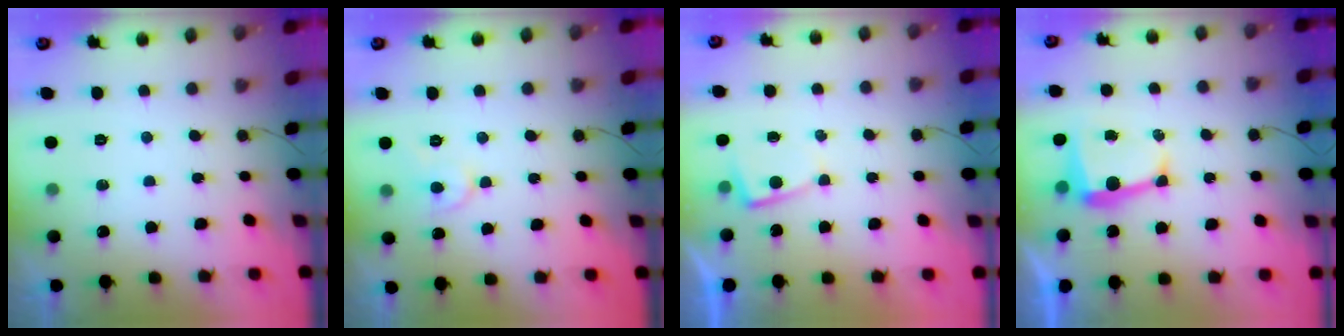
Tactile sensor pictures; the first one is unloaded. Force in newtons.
{"total": 5.5, "press": 5.4, "slide": 0.8}
{"total": 2.7, "press": 2.7, "slide": 0.3}
{"total": 6.8, "press": 6.8, "slide": 0.3}